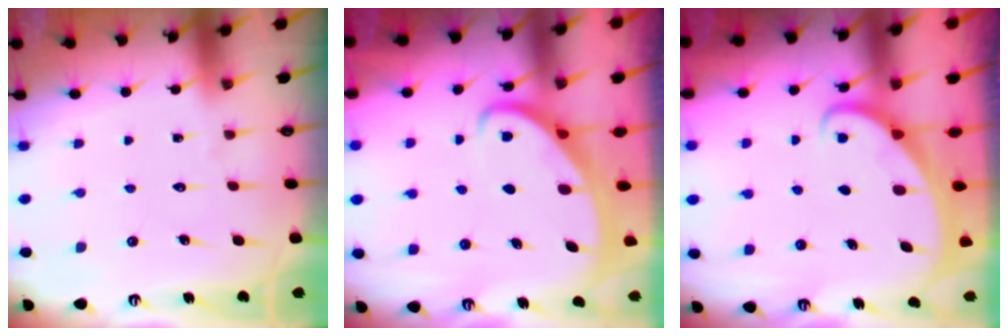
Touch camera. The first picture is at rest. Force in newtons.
{"total": 4.1, "press": 4.1, "slide": 0.5}
{"total": 1.5, "press": 1.5, "slide": 0.2}